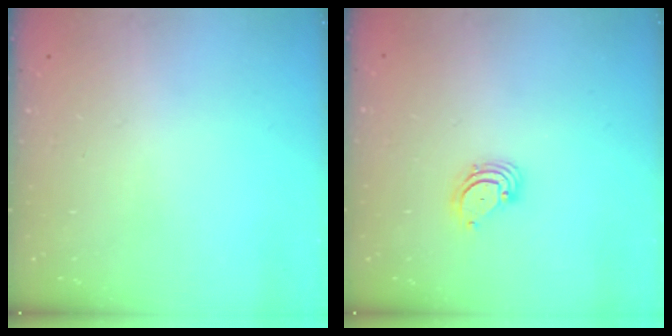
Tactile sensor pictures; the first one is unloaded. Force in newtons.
{"total": 3.5, "press": 3.5, "slide": 0.4}